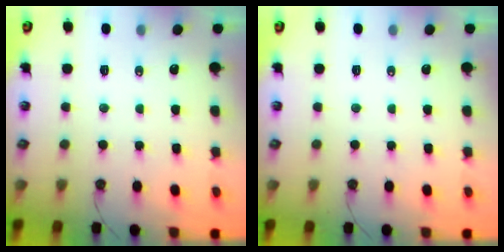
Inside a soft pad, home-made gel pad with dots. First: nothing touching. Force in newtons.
{"total": 0.0}